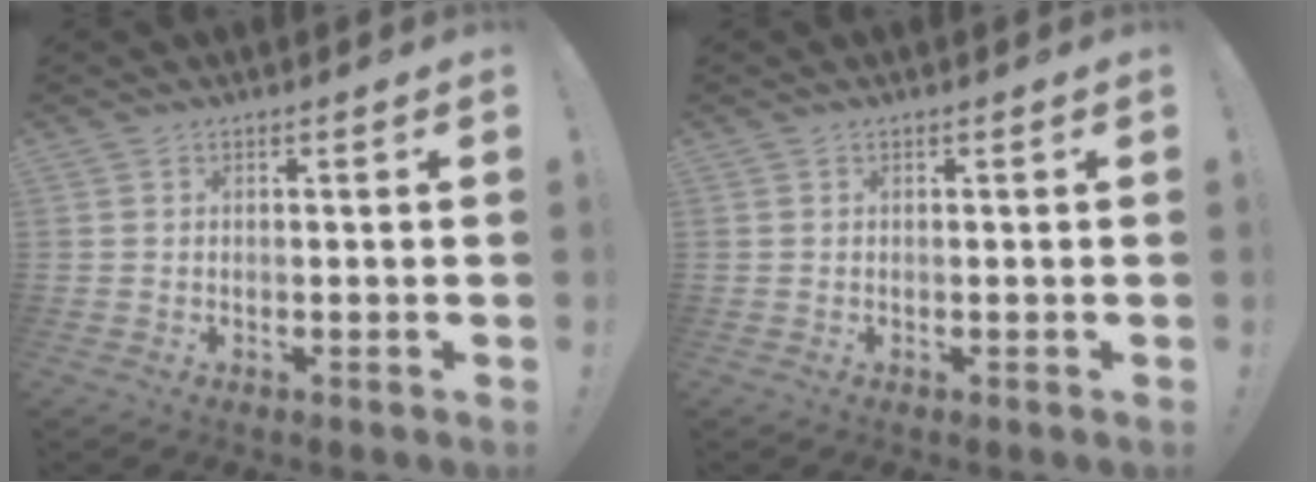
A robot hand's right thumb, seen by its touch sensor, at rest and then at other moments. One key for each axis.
{"total": 0.0}